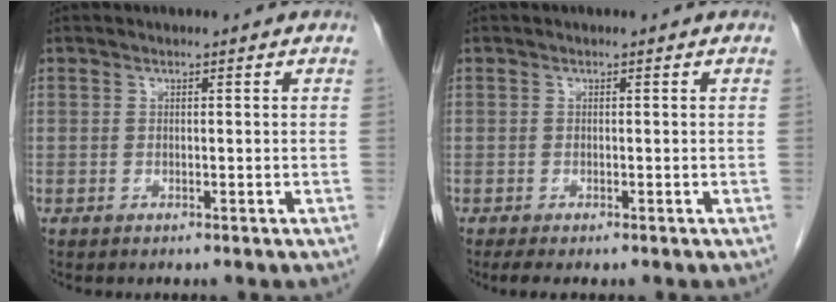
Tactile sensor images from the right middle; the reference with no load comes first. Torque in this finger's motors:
{"motor_torque": [0.34, -0.13, 0.06, 0.03]}